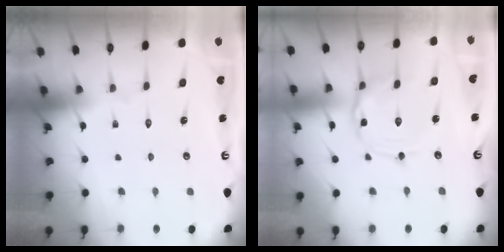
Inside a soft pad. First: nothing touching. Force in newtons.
{"total": 2.7, "press": 2.7, "slide": 0.2}